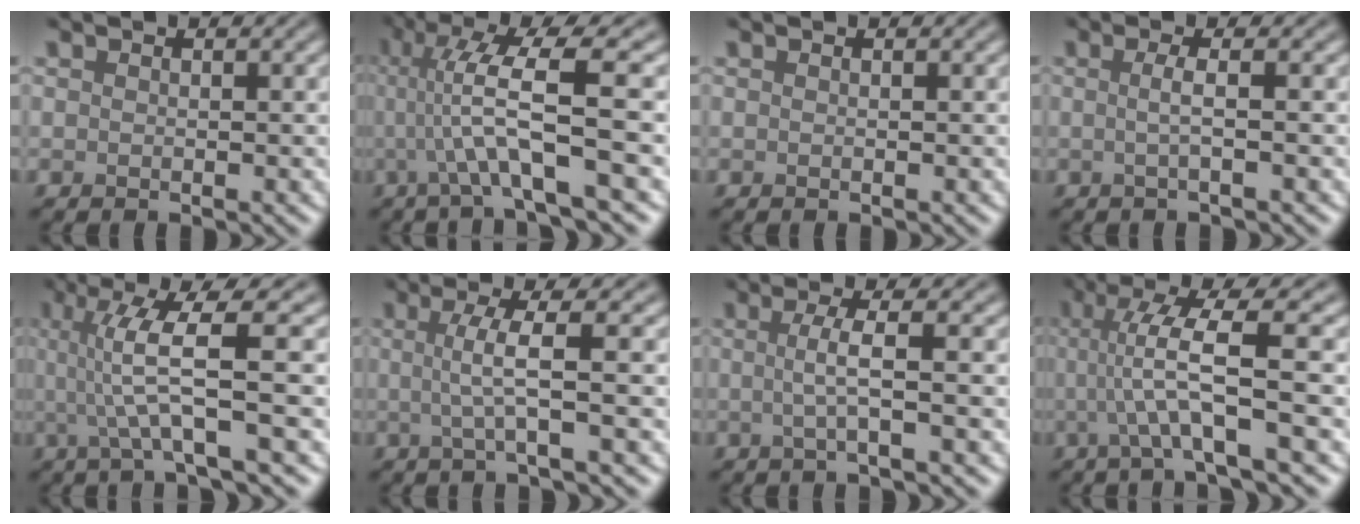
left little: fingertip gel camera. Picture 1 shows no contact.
{"total": 7.1, "force": [0.0, 0.9, 7.1], "torque": [-0.122, 0.006, -0.001]}
{"total": 0.0}
{"total": 2.0, "force": [0.0, 0.6, 1.9], "torque": [-0.031, -0.001, -0.008]}
{"total": 6.0, "force": [0.5, 0.8, 6.0], "torque": [-0.110, 0.005, 0.011]}
{"total": 3.7, "force": [0.1, 0.6, 3.6], "torque": [-0.065, 0.001, -0.006]}
{"total": 2.7, "force": [-0.1, 0.6, 2.7], "torque": [-0.049, -0.002, -0.009]}
{"total": 5.9, "force": [0.0, 0.7, 5.8], "torque": [-0.107, 0.005, -0.001]}